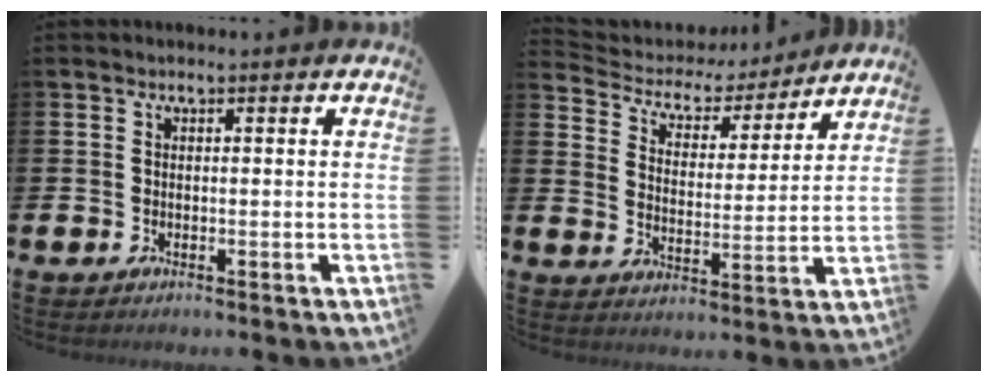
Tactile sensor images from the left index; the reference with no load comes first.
{"total": 5.1, "force": [4.5, 2.4, 0.7], "torque": [-0.043, -0.037, 0.069]}